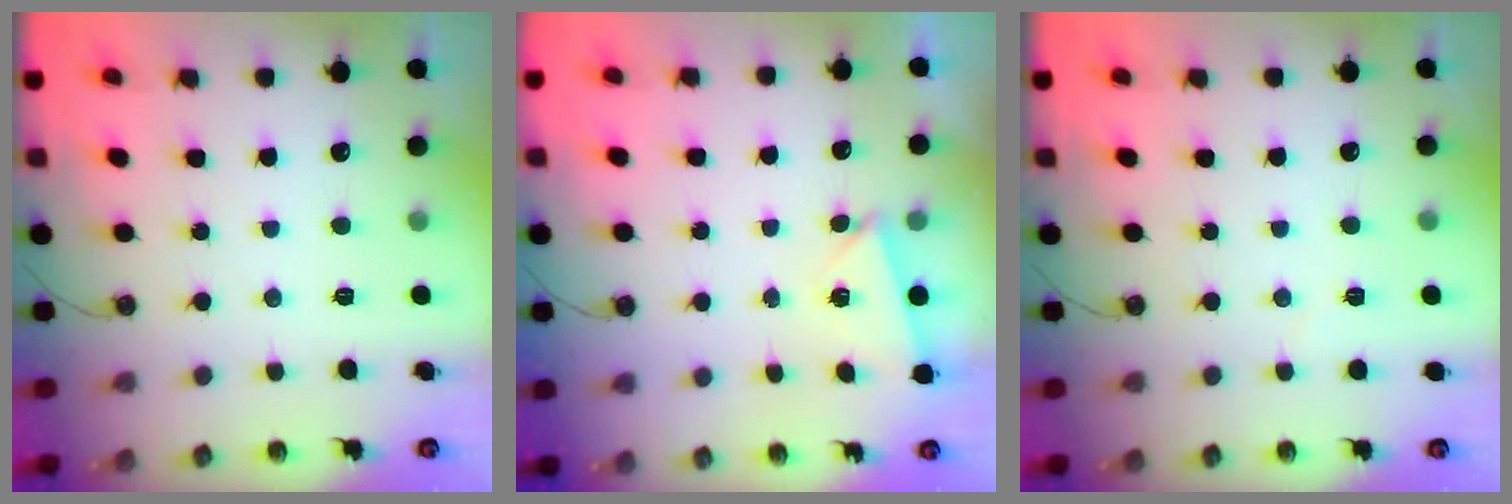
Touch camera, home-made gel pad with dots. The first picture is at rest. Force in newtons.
{"total": 2.6, "press": 2.2, "slide": 1.4}
{"total": 3.0, "press": 3.0, "slide": 0.3}